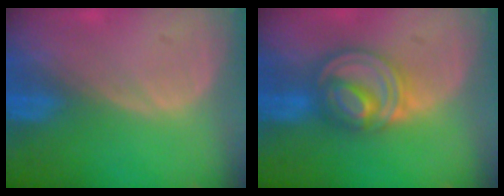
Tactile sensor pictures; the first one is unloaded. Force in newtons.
{"total": 8.1, "press": 6.9, "slide": 4.2}